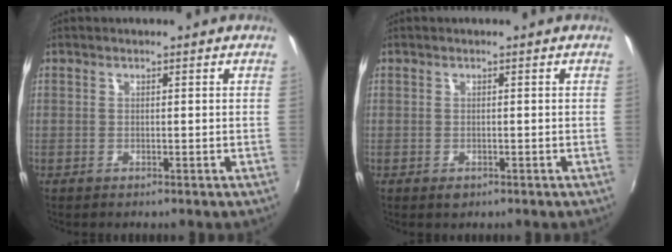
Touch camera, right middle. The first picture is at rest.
{"total": 1.0, "force": [-0.6, 0.7, 0.4], "torque": [-0.007, -0.004, -0.010]}